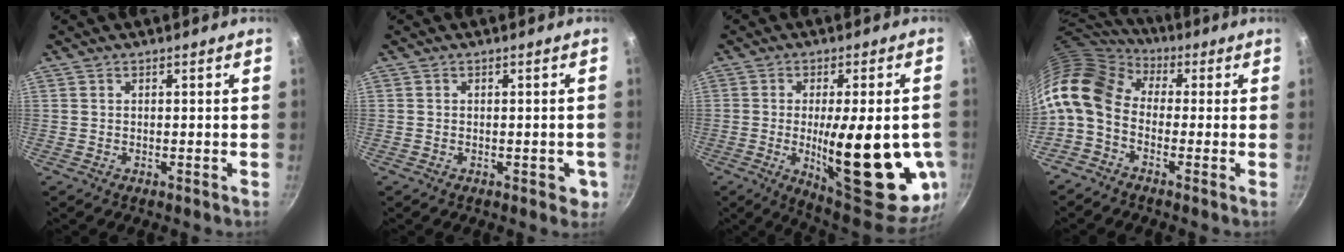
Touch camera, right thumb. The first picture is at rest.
{"total": 2.9, "force": [-0.8, 1.8, 2.1], "torque": [-0.008, 0.006, -0.011]}
{"total": 25.2, "force": [-4.2, 8.0, 23.6], "torque": [-0.300, -0.021, -0.045]}
{"total": 13.9, "force": [-0.1, 9.8, 9.9], "torque": [-0.187, 0.027, -0.026]}